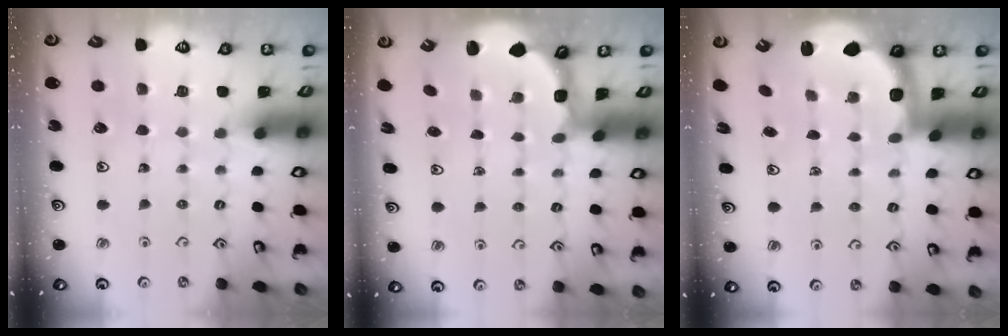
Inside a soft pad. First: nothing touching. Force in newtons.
{"total": 2.6, "press": 1.9, "slide": 1.7}
{"total": 2.3, "press": 2.0, "slide": 1.2}